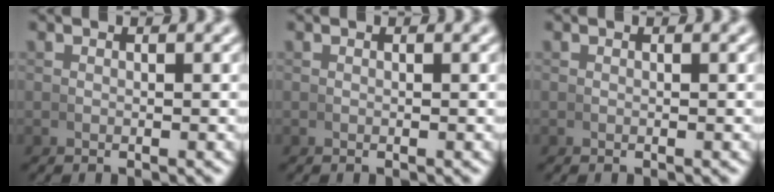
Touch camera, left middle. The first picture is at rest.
{"total": 0.0}
{"total": 0.0}